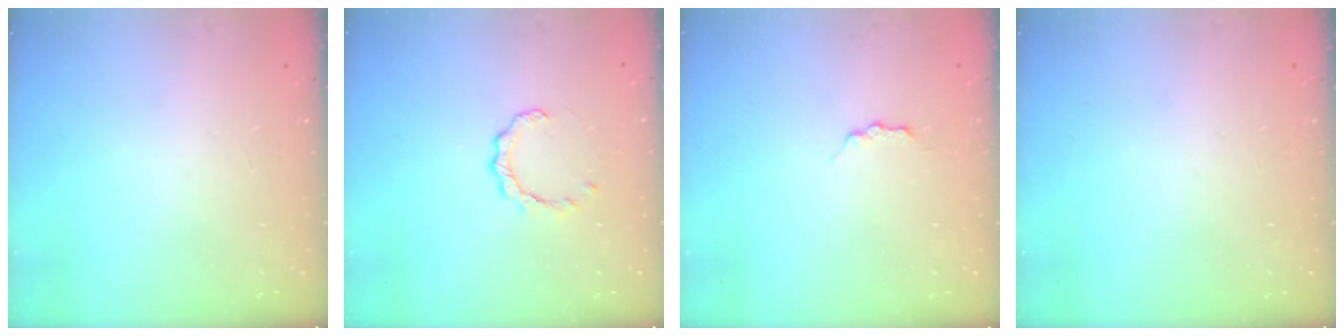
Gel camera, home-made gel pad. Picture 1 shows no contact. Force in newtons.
{"total": 2.5, "press": 2.5, "slide": 0.3}
{"total": 2.1, "press": 2.0, "slide": 0.3}
{"total": 0.0}